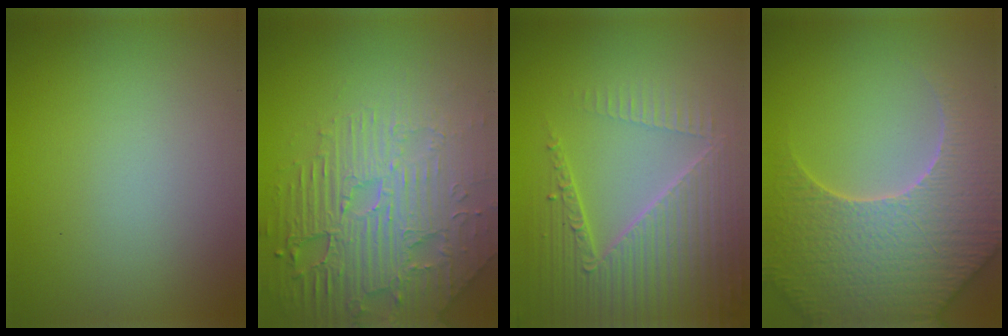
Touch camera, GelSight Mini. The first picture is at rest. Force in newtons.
{"total": 6.3, "press": 5.4, "slide": 3.3}
{"total": 6.2, "press": 5.0, "slide": 3.7}
{"total": 7.7, "press": 7.4, "slide": 2.2}